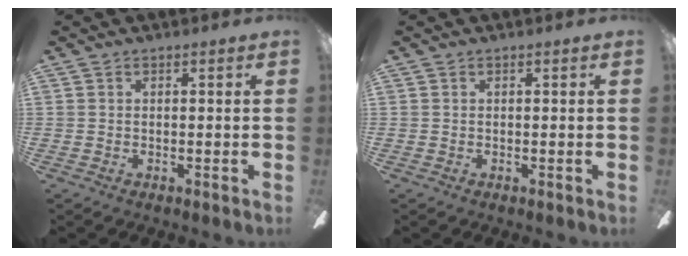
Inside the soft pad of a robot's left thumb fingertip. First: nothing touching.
{"total": 0.0}